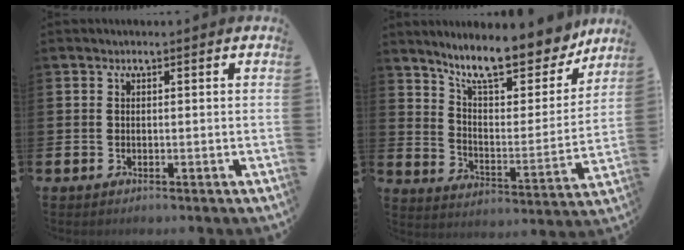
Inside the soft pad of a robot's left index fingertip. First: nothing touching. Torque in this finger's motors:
{"motor_torque": [0.50, -0.60, 1.05, 0.21]}